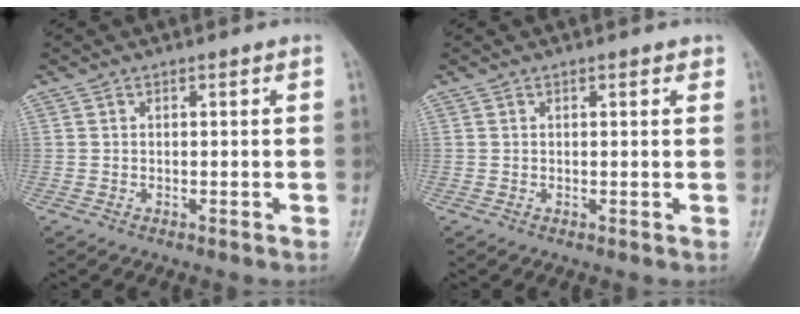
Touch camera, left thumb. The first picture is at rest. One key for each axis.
{"total": 1.2, "fx": 0.6, "fy": 0.4, "fz": 0.8, "tx": -0.010, "ty": 0.000, "tz": 0.006}